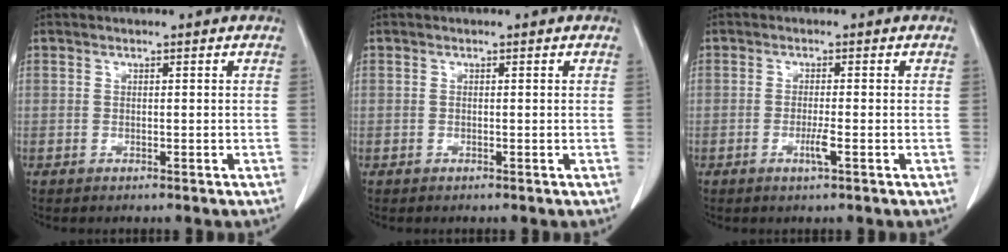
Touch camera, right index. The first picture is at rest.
{"total": 0.0}
{"total": 2.2, "force": [-0.9, -0.2, 2.0], "torque": [-0.043, -0.004, -0.015]}